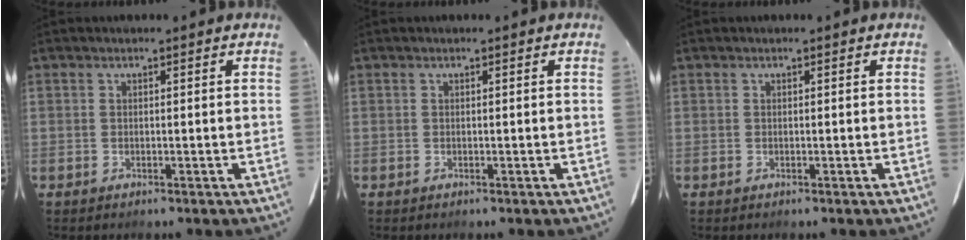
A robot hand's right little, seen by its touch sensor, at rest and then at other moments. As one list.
[{"total": 0.0}, {"total": 0.0}]